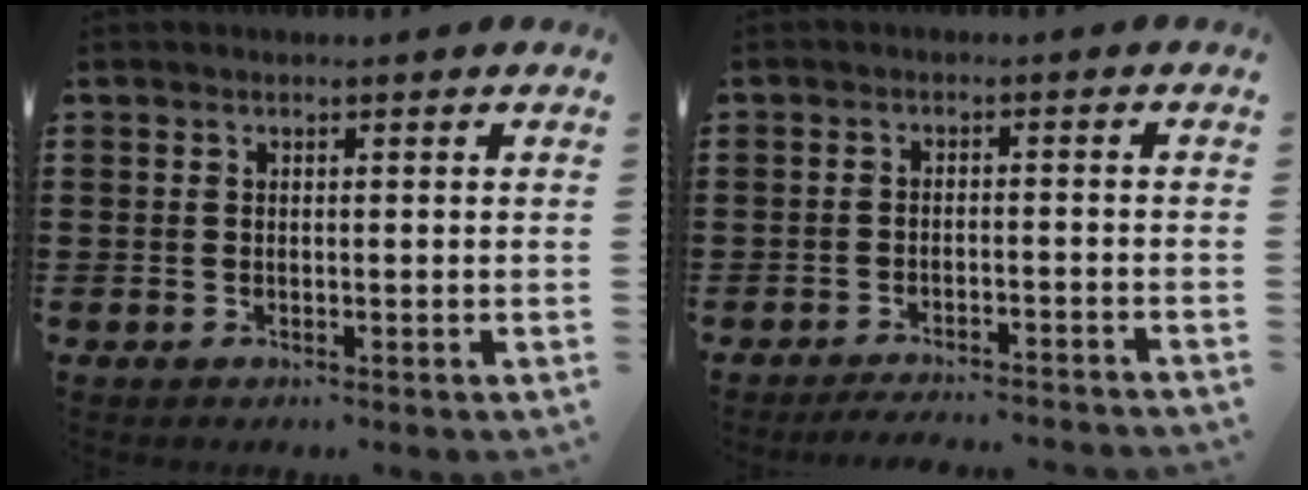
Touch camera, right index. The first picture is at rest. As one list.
[{"total": 2.9, "force": [-2.8, -0.3, 0.3], "torque": [-0.009, -0.004, -0.058]}]